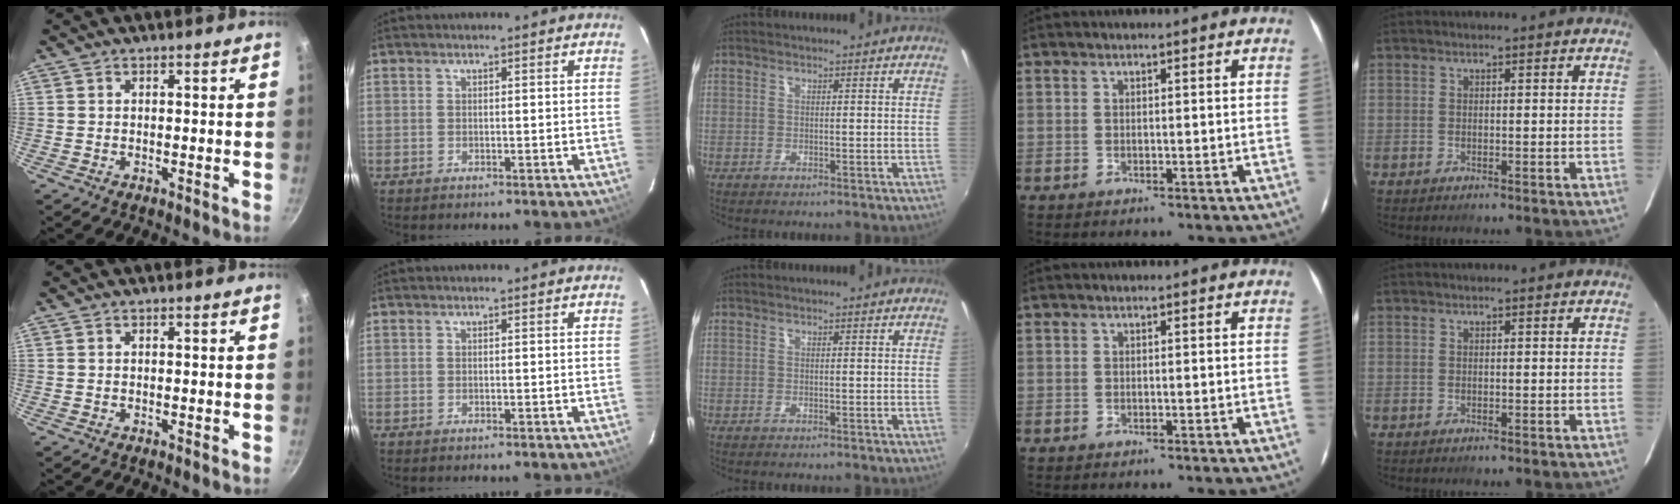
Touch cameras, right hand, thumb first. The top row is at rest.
{}